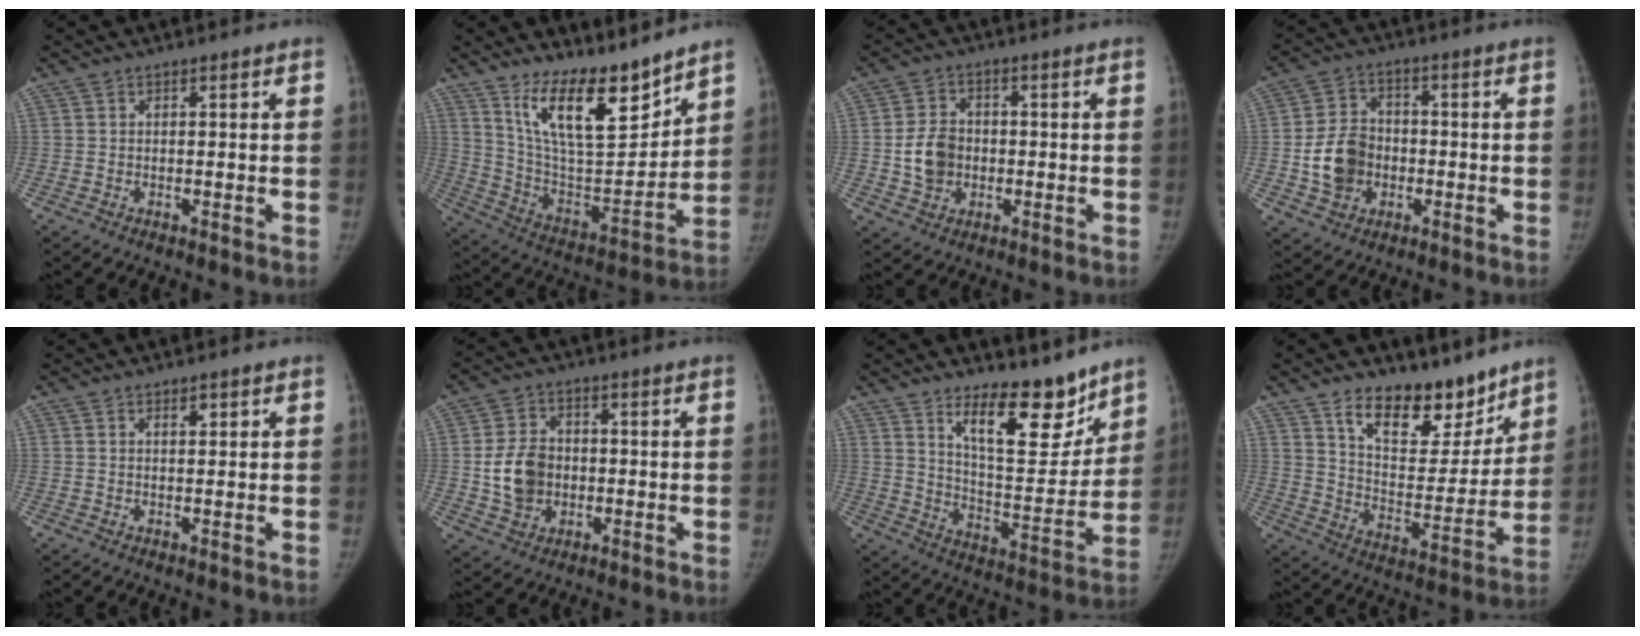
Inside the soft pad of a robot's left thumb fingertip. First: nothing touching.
{"total": 17.0, "force": [12.7, 5.4, 9.8], "torque": [-0.122, -0.089, 0.236]}
{"total": 7.3, "force": [-0.9, 5.9, 4.2], "torque": [-0.059, 0.012, -0.017]}
{"total": 10.0, "force": [-1.9, 8.2, 5.5], "torque": [-0.081, 0.018, -0.035]}
{"total": 1.3, "force": [0.8, 0.6, 0.9], "torque": [-0.007, -0.002, 0.011]}
{"total": 9.0, "force": [-0.7, 7.2, 5.3], "torque": [-0.078, 0.010, -0.010]}
{"total": 15.0, "force": [10.8, 5.5, 8.8], "torque": [-0.086, -0.094, 0.181]}
{"total": 16.1, "force": [11.8, 7.8, 7.7], "torque": [-0.059, -0.089, 0.196]}